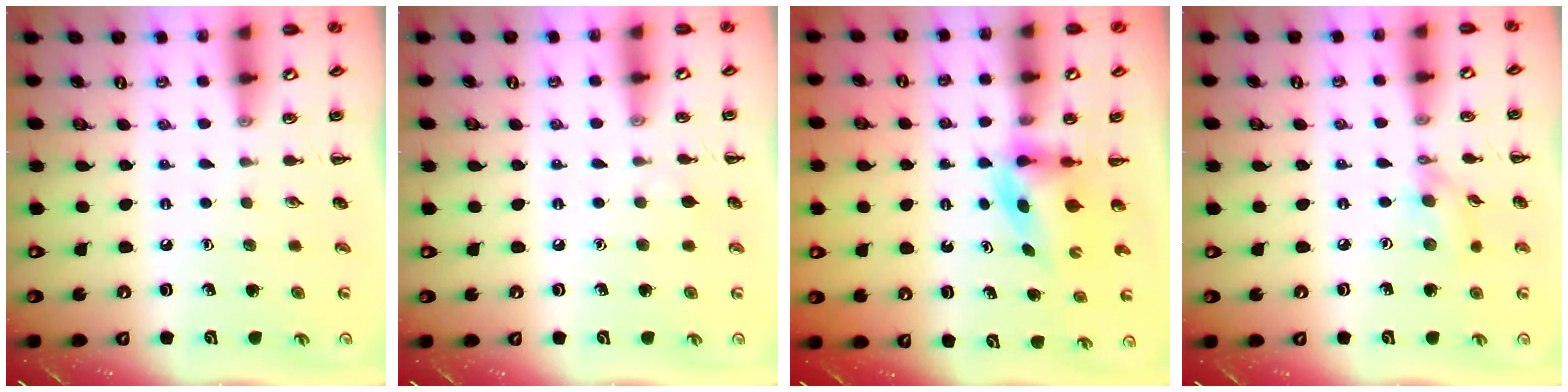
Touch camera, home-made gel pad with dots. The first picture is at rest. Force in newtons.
{"total": 3.7, "press": 3.3, "slide": 1.6}
{"total": 3.6, "press": 3.5, "slide": 0.5}
{"total": 6.1, "press": 6.0, "slide": 0.8}